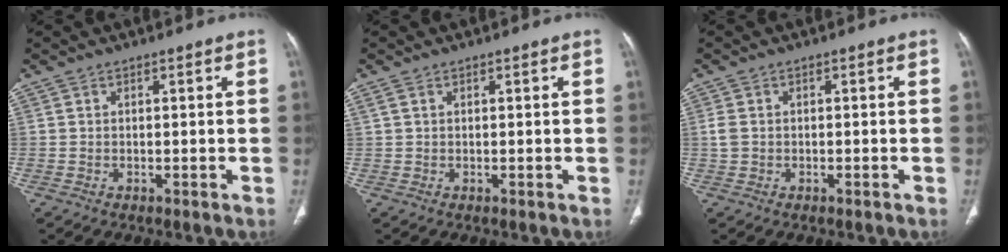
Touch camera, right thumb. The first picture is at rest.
{"total": 0.7, "force": [0.4, 0.4, 0.5], "torque": [-0.015, 0.009, 0.010]}
{"total": 1.9, "force": [-0.3, 1.4, 1.2], "torque": [-0.035, 0.006, -0.005]}